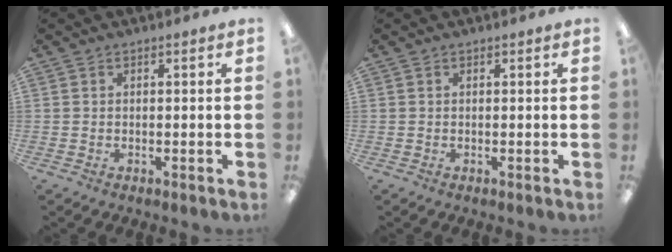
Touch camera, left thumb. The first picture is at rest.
{"total": 0.0}